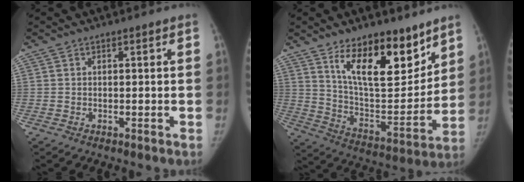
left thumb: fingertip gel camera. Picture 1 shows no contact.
{"total": 18.8, "force": [11.8, 8.1, 12.2], "torque": [-0.141, -0.091, 0.207]}